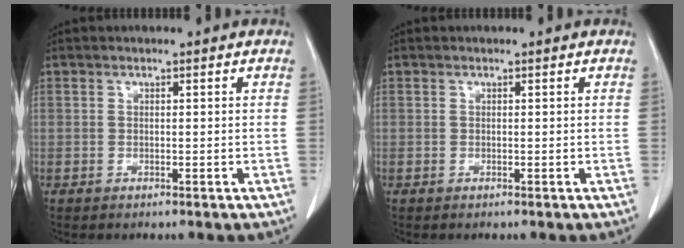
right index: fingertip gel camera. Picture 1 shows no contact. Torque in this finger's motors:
{"motor_torque": [0.00, 0.00, 0.01, 0.00]}